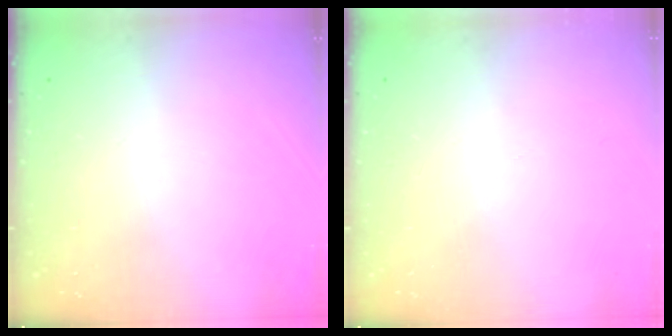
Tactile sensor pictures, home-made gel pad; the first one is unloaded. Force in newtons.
{"total": 0.0}